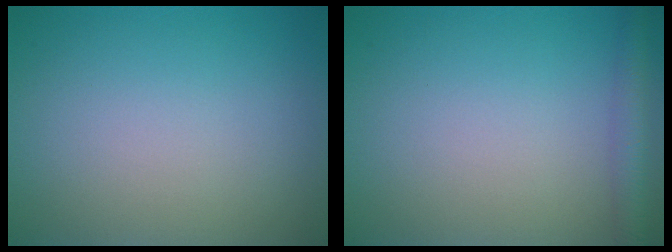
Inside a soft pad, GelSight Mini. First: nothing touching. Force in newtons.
{"total": 2.6, "press": 2.6, "slide": 0.1}